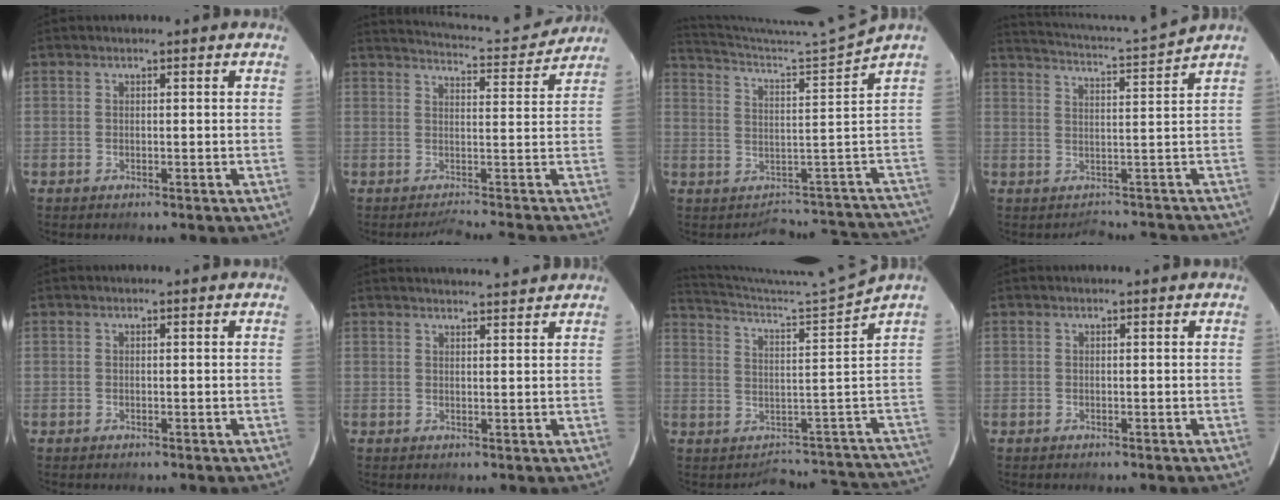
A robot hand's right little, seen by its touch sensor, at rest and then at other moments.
{"total": 9.9, "force": [8.6, -0.7, 4.9], "torque": [-0.114, 0.025, 0.107]}
{"total": 8.2, "force": [-1.0, -3.1, 7.5], "torque": [-0.091, 0.022, 0.008]}
{"total": 6.3, "force": [4.4, -1.5, 4.3], "torque": [-0.108, 0.004, 0.071]}
{"total": 0.0}
{"total": 7.8, "force": [7.6, -0.1, 1.8], "torque": [-0.024, 0.016, 0.091]}
{"total": 8.1, "force": [-0.8, -3.1, 7.5], "torque": [-0.091, 0.019, 0.011]}
{"total": 0.0}